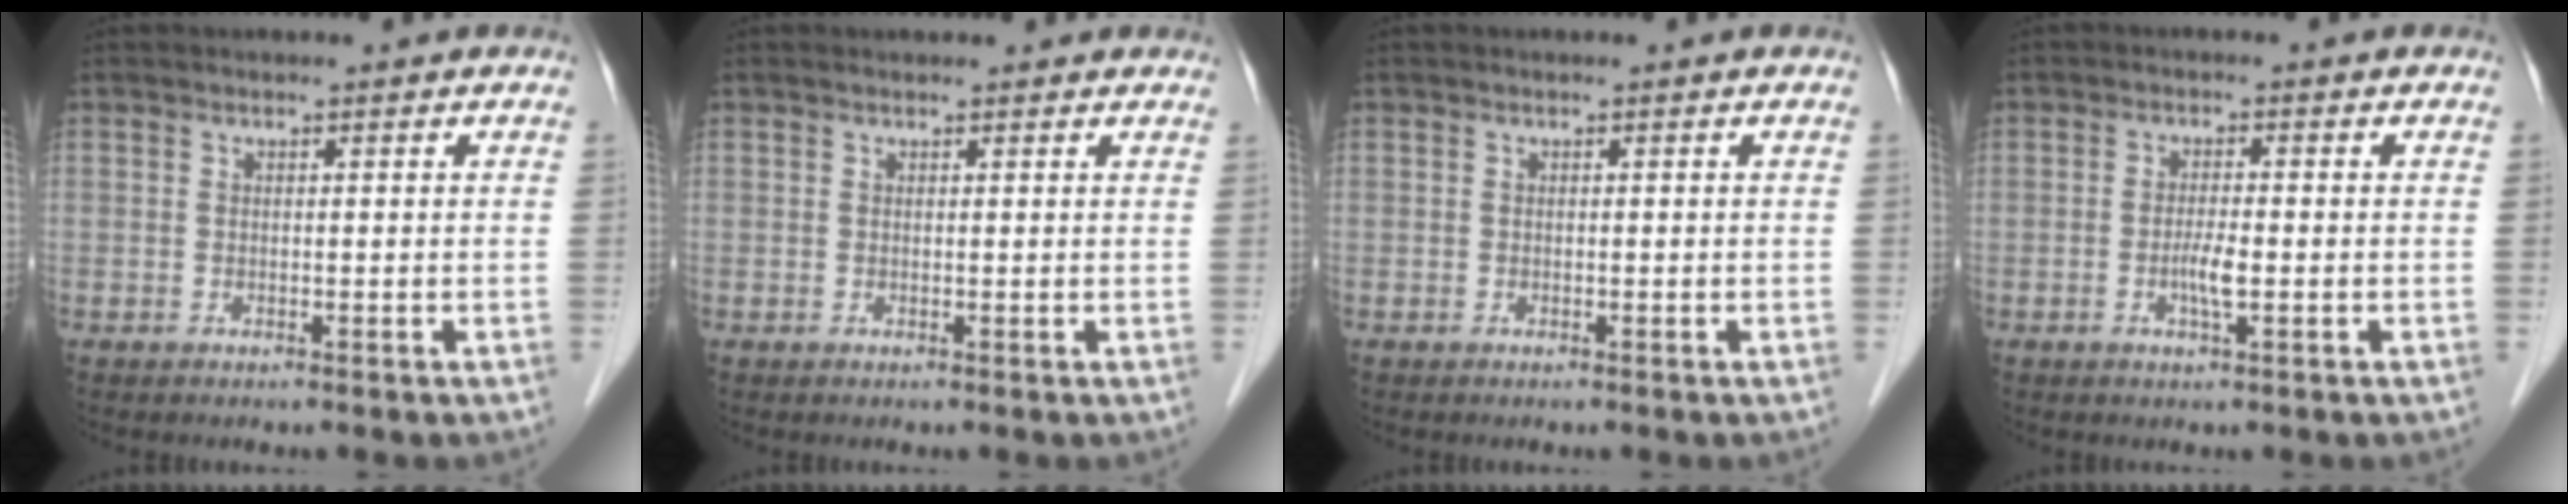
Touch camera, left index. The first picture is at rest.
{"total": 2.9, "force": [2.6, 0.9, 0.9], "torque": [-0.011, 0.022, 0.026]}
{"total": 0.0}
{"total": 2.8, "force": [-1.0, 0.3, 2.6], "torque": [-0.054, -0.005, -0.019]}